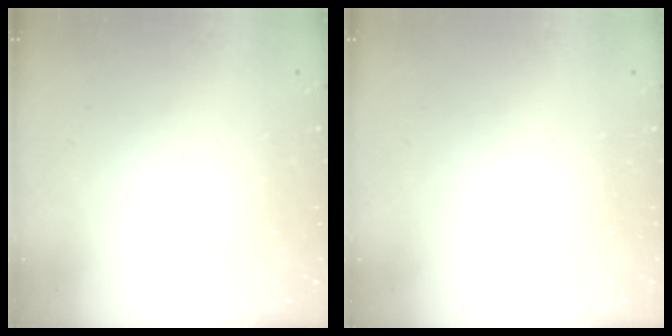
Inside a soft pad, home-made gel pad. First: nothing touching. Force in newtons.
{"total": 1.7, "press": 1.7, "slide": 0.1}